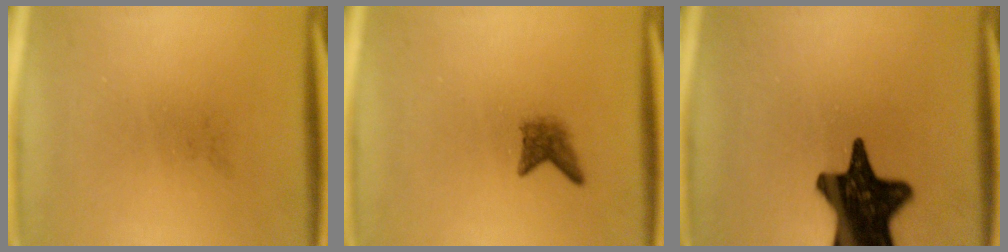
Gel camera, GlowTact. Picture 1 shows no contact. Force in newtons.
{"total": 2.1}
{"total": 17.7}